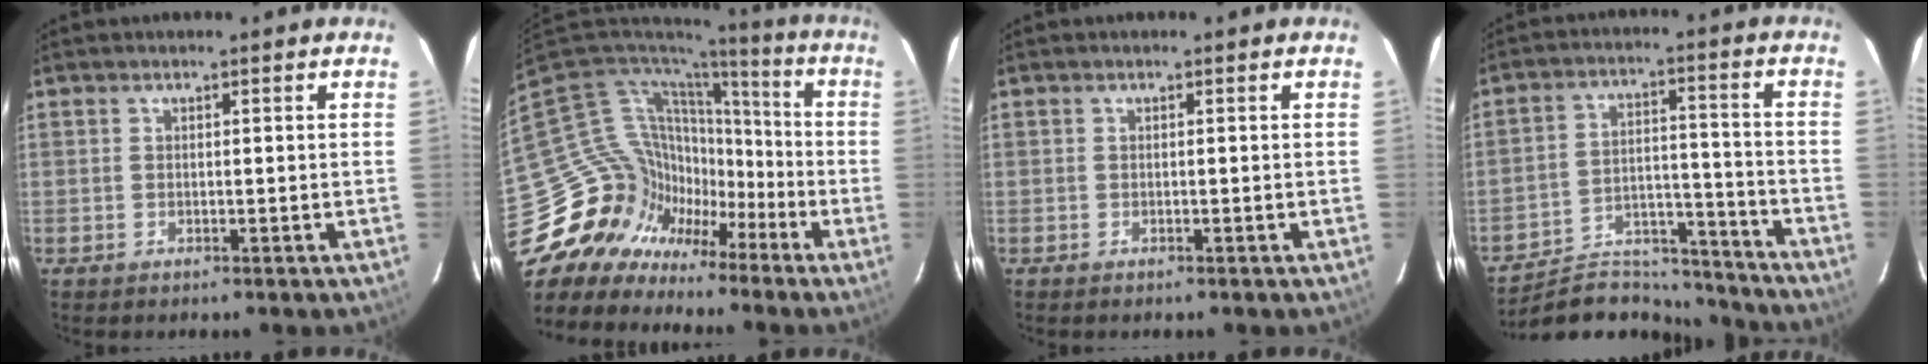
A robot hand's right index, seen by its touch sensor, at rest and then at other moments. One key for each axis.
{"total": 18.5, "fx": -10.9, "fy": 14.0, "fz": 5.1, "tx": -0.141, "ty": 0.012, "tz": -0.189}
{"total": 0.0}
{"total": 16.6, "fx": -15.6, "fy": 5.0, "fz": 2.7, "tx": -0.061, "ty": 0.033, "tz": -0.229}